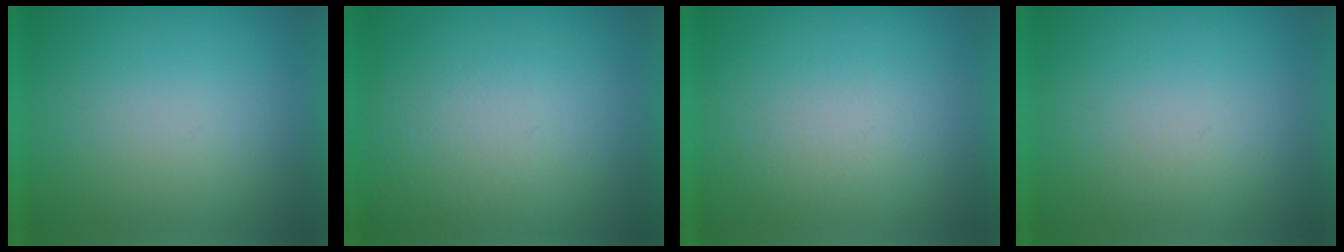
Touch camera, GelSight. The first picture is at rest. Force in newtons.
{"total": 4.2}
{"total": 1.4}
{"total": 1.0}